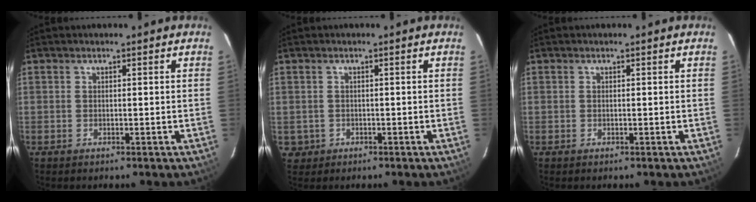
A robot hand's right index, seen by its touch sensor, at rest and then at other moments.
{"total": 2.5, "force": [-0.4, 2.4, 0.3], "torque": [-0.007, 0.003, 0.000]}
{"total": 0.0}